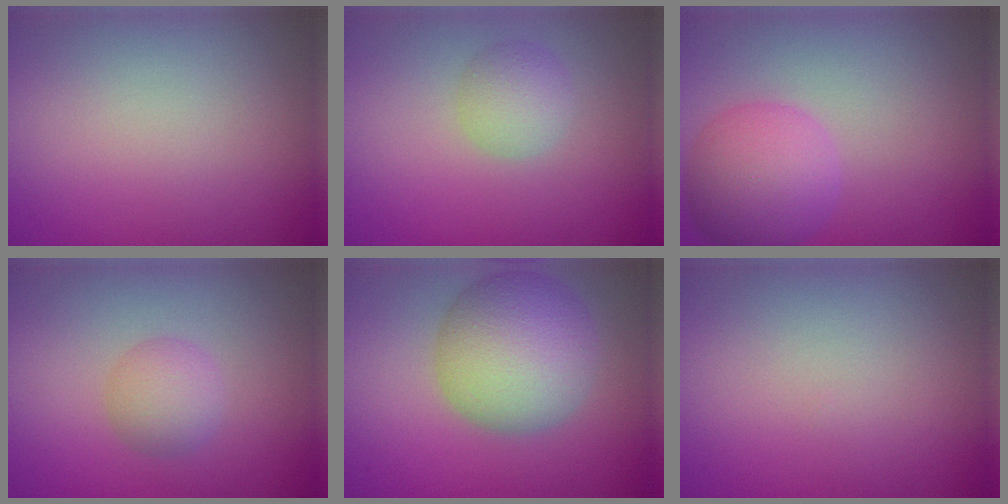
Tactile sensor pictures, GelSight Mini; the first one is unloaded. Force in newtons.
{"total": 2.3, "press": 2.3, "slide": 0.1}
{"total": 5.6, "press": 5.6, "slide": 0.2}
{"total": 2.4, "press": 2.4, "slide": 0.1}
{"total": 8.0, "press": 8.0, "slide": 0.4}
{"total": 0.0}